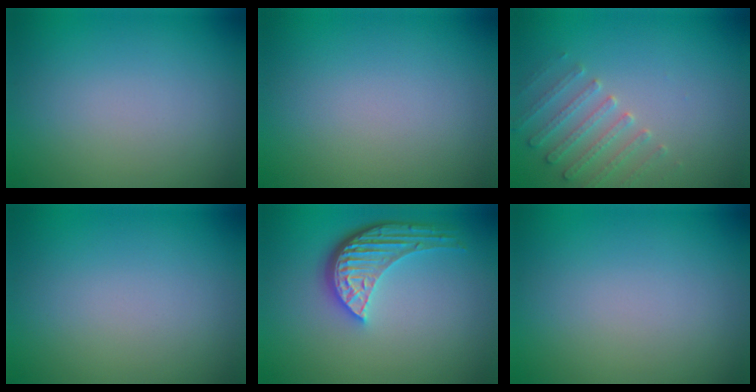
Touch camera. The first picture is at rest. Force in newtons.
{"total": 0.0}
{"total": 2.6, "press": 2.6, "slide": 0.6}
{"total": 0.0}
{"total": 5.3, "press": 3.9, "slide": 3.5}
{"total": 0.0}